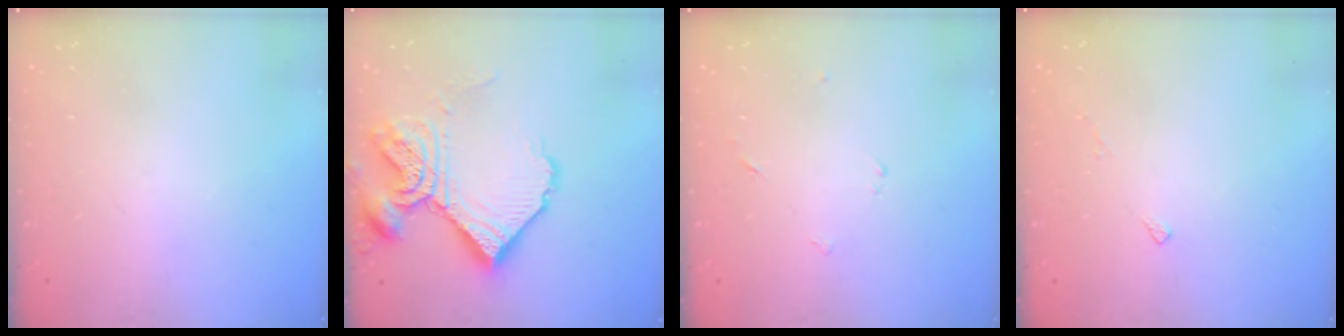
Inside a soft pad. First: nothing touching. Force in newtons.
{"total": 19.3, "press": 19.2, "slide": 1.9}
{"total": 2.7, "press": 2.7, "slide": 0.3}
{"total": 4.3, "press": 4.3, "slide": 0.4}